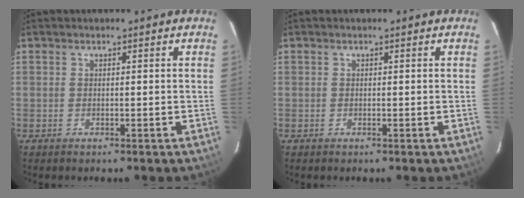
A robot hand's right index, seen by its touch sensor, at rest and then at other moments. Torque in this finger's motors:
{"motor_torque": [0.00, 0.00, 0.01, 0.01]}